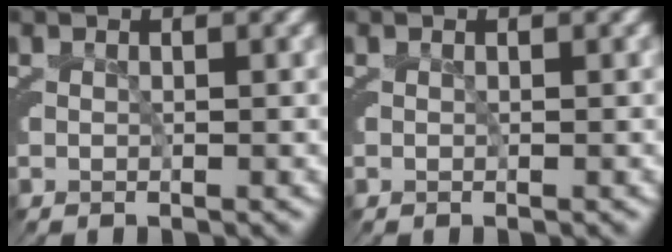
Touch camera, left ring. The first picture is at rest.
{"total": 0.0}